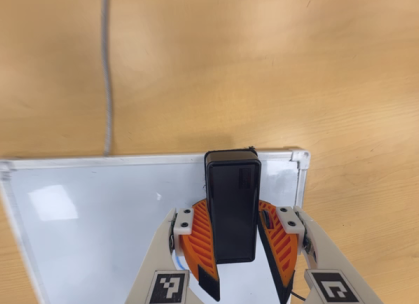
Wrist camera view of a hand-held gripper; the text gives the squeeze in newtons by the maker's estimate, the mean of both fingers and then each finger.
{"total": 11.6, "left": 13.3, "right": 9.9}